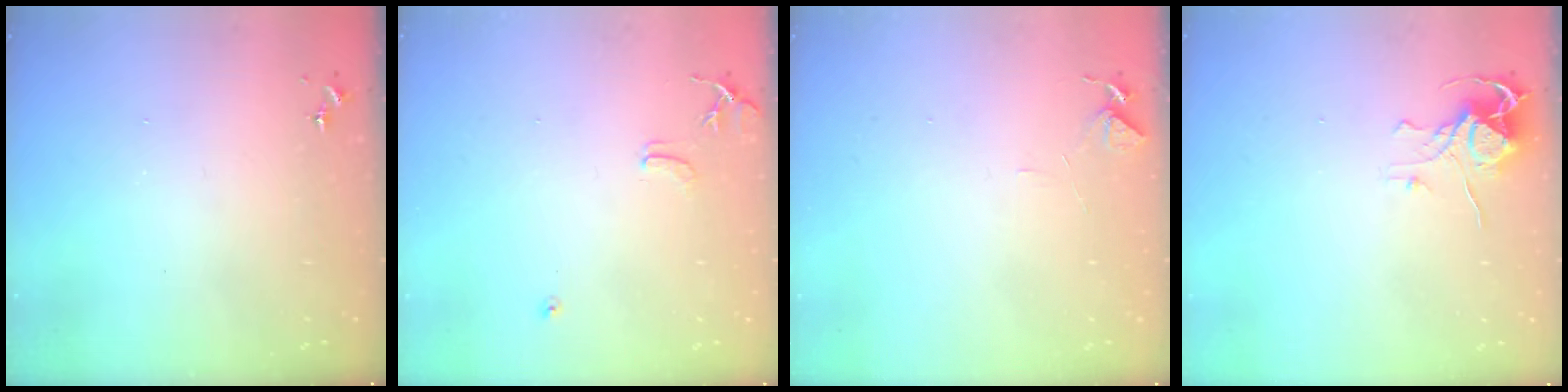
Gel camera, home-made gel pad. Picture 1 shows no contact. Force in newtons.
{"total": 7.9, "press": 7.9, "slide": 0.7}
{"total": 6.0, "press": 5.9, "slide": 0.6}
{"total": 8.0, "press": 8.0, "slide": 0.6}